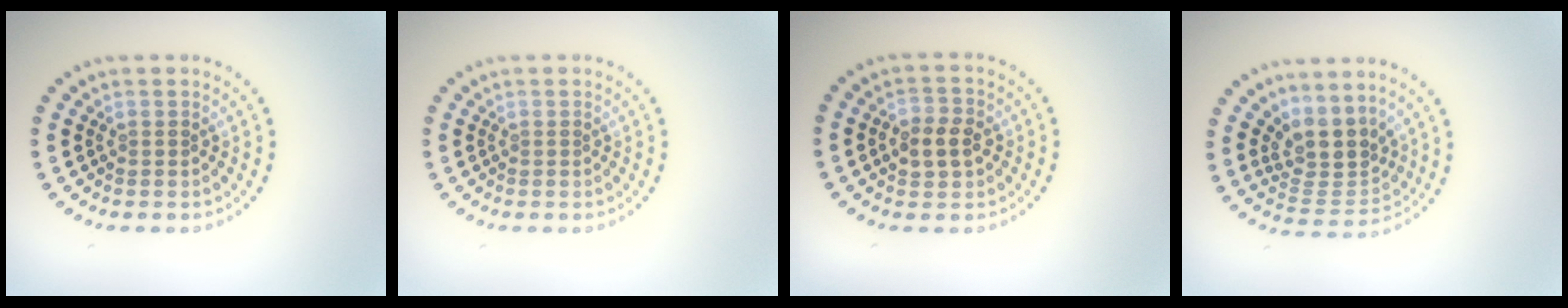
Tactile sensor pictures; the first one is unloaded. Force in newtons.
{"total": 0.0}
{"total": 2.9, "press": 2.8, "slide": 0.2}
{"total": 4.0, "press": 3.1, "slide": 2.6}